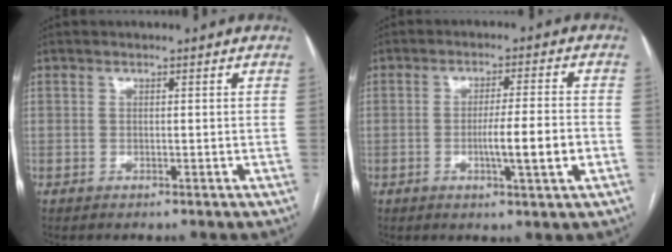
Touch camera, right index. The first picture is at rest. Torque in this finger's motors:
{"motor_torque": [1.22, -0.29, 0.58, 0.12]}